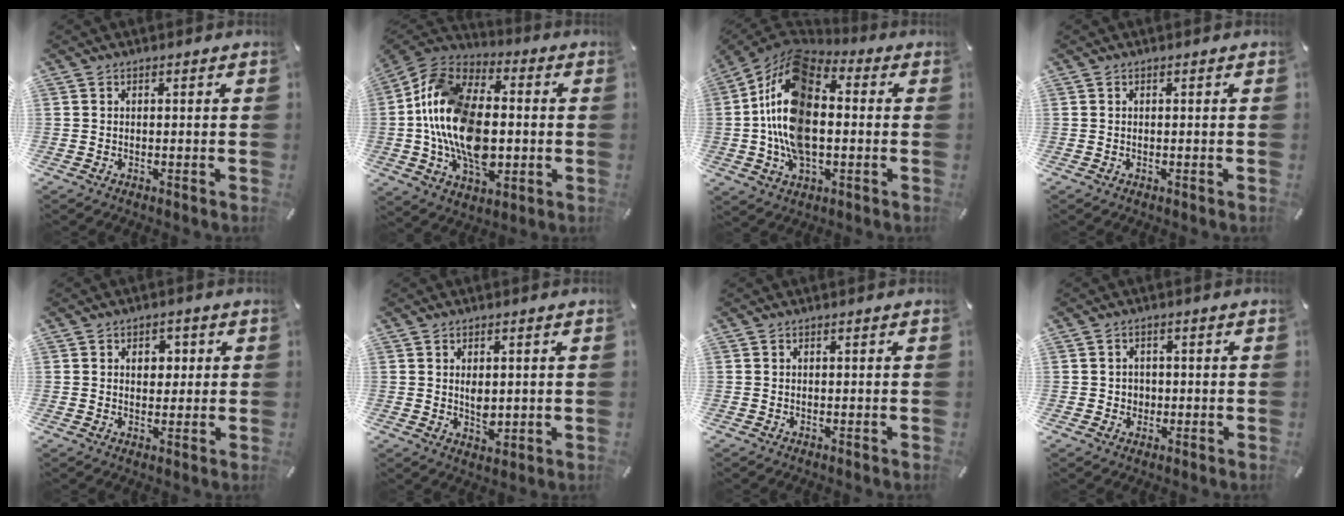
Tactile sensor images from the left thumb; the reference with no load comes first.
{"total": 21.2, "force": [-2.6, 13.9, 15.7], "torque": [-0.323, 0.009, -0.048]}
{"total": 19.3, "force": [-1.0, 11.9, 15.1], "torque": [-0.324, 0.007, -0.025]}
{"total": 0.0}
{"total": 3.7, "force": [1.0, 3.0, 2.0], "torque": [-0.015, -0.004, 0.006]}
{"total": 4.3, "force": [0.4, 2.7, 3.3], "torque": [-0.048, -0.007, 0.002]}
{"total": 0.0}
{"total": 2.6, "force": [-0.1, 2.6, 0.1], "torque": [0.002, 0.002, -0.007]}